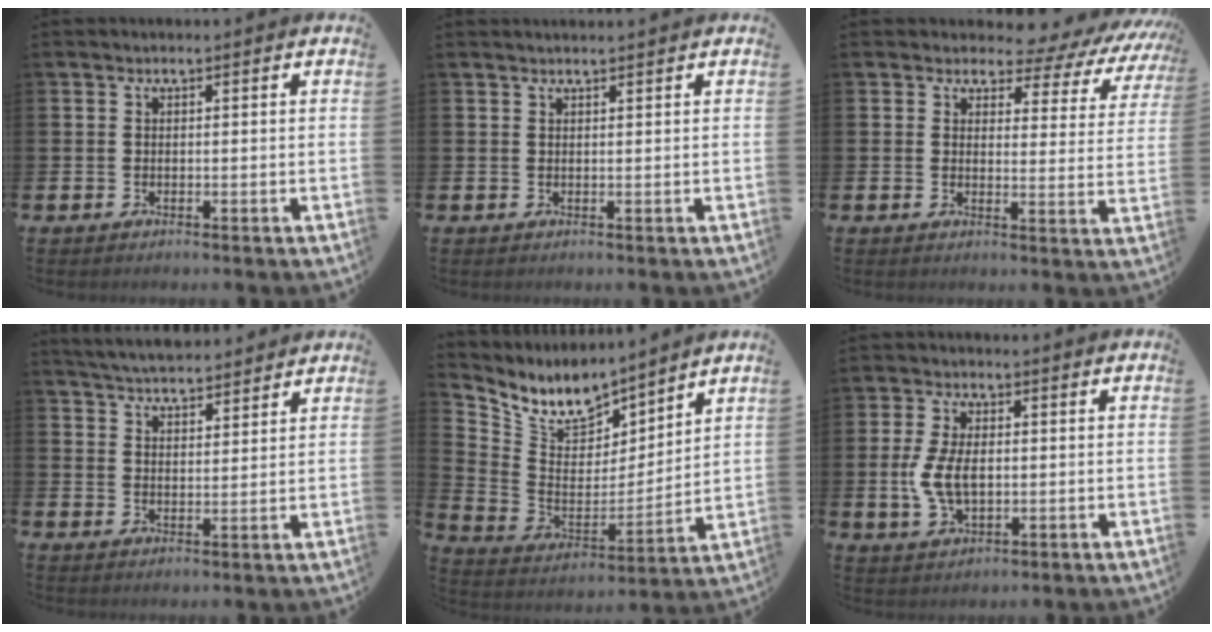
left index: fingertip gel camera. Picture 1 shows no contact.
{"total": 0.8, "force": [0.8, -0.1, 0.1], "torque": [0.005, -0.004, 0.014]}
{"total": 3.6, "force": [2.8, 2.1, 0.8], "torque": [-0.012, -0.037, 0.036]}
{"total": 4.9, "force": [4.8, 0.4, 0.3], "torque": [-0.012, -0.031, 0.085]}
{"total": 8.8, "force": [8.2, 3.0, 1.4], "torque": [-0.077, -0.065, 0.148]}
{"total": 6.2, "force": [0.0, 3.6, 5.0], "torque": [-0.101, -0.001, -0.008]}